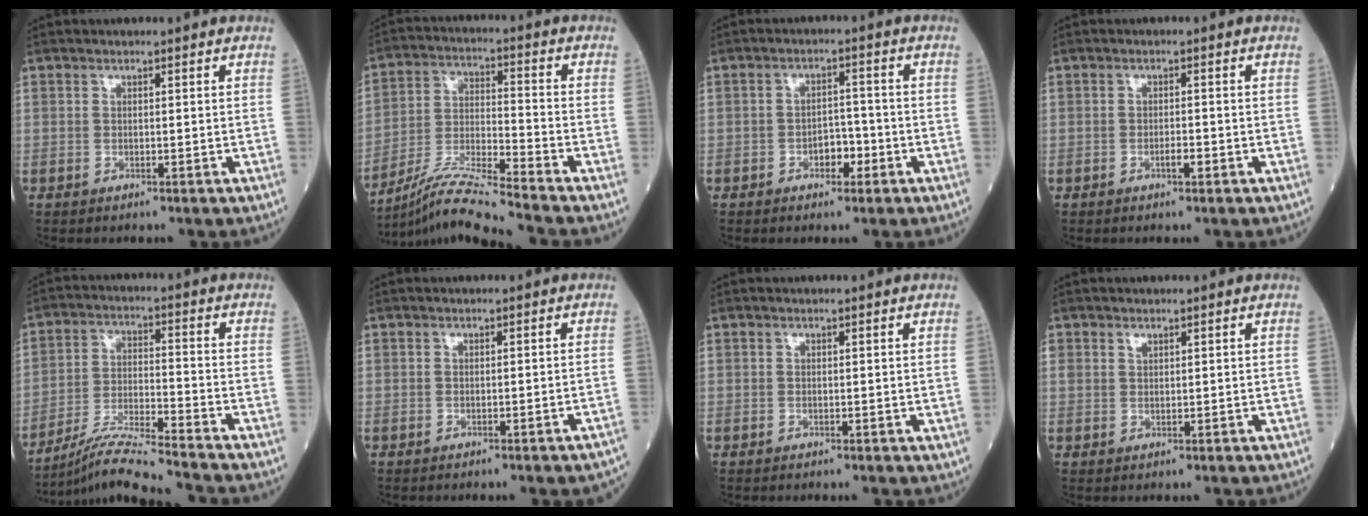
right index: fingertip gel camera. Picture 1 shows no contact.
{"total": 11.2, "force": [-10.1, -2.2, 4.3], "torque": [-0.083, -0.013, -0.189]}
{"total": 3.5, "force": [-1.6, 2.0, 2.4], "torque": [-0.032, 0.009, -0.028]}
{"total": 1.5, "force": [-0.7, 0.4, 1.3], "torque": [-0.022, 0.002, -0.012]}
{"total": 10.1, "force": [-9.2, -2.1, 3.6], "torque": [-0.067, -0.016, -0.171]}
{"total": 3.6, "force": [-3.1, -0.1, 1.8], "torque": [-0.012, -0.003, -0.035]}
{"total": 0.0}
{"total": 1.6, "force": [1.0, 1.1, 0.6], "torque": [-0.011, 0.007, 0.022]}